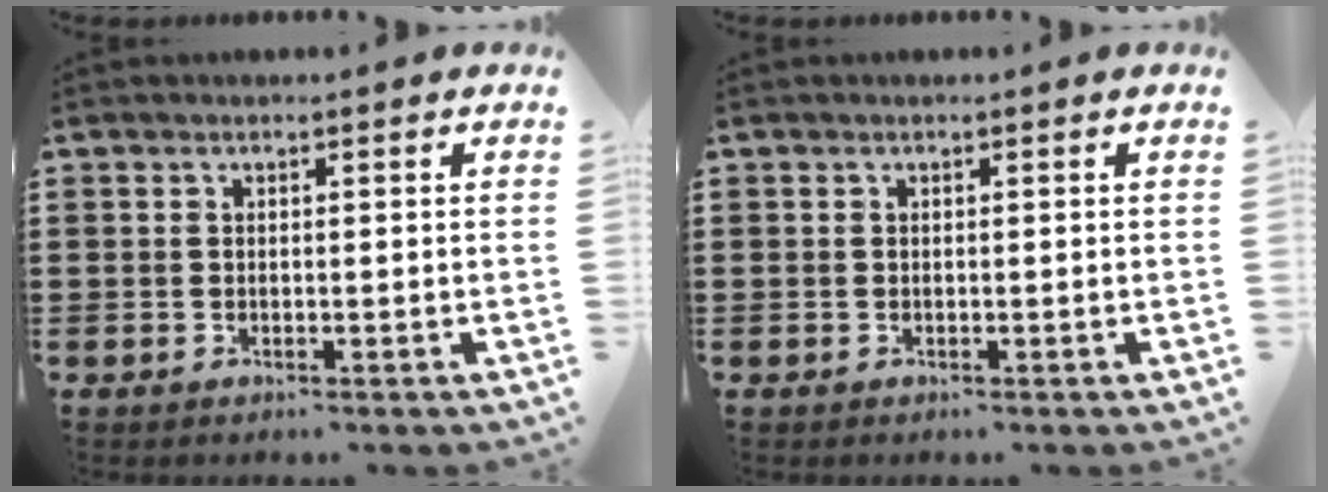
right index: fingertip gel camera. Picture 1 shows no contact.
{"total": 0.0}